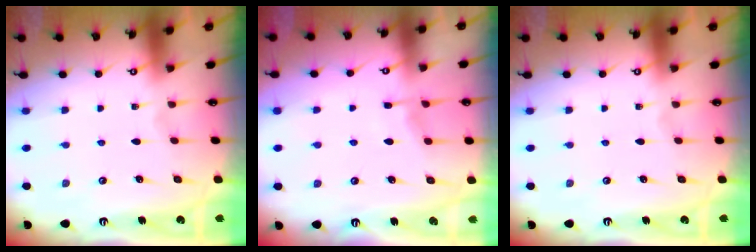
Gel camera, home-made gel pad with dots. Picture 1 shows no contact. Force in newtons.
{"total": 4.6, "press": 4.6, "slide": 0.6}
{"total": 0.0}